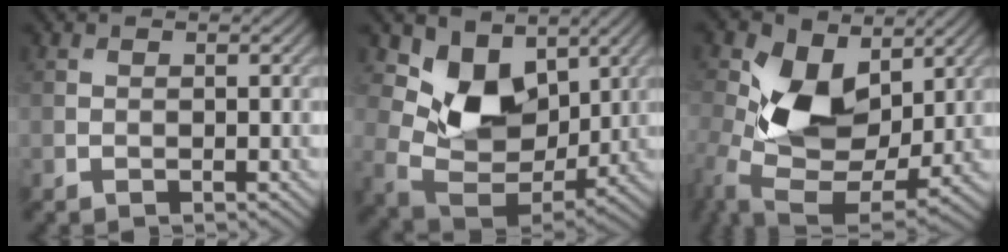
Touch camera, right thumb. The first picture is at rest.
{"total": 10.2, "force": [4.6, 6.8, 6.0], "torque": [-0.129, -0.021, 0.083]}
{"total": 13.0, "force": [2.3, 8.6, 9.5], "torque": [-0.217, -0.013, 0.040]}